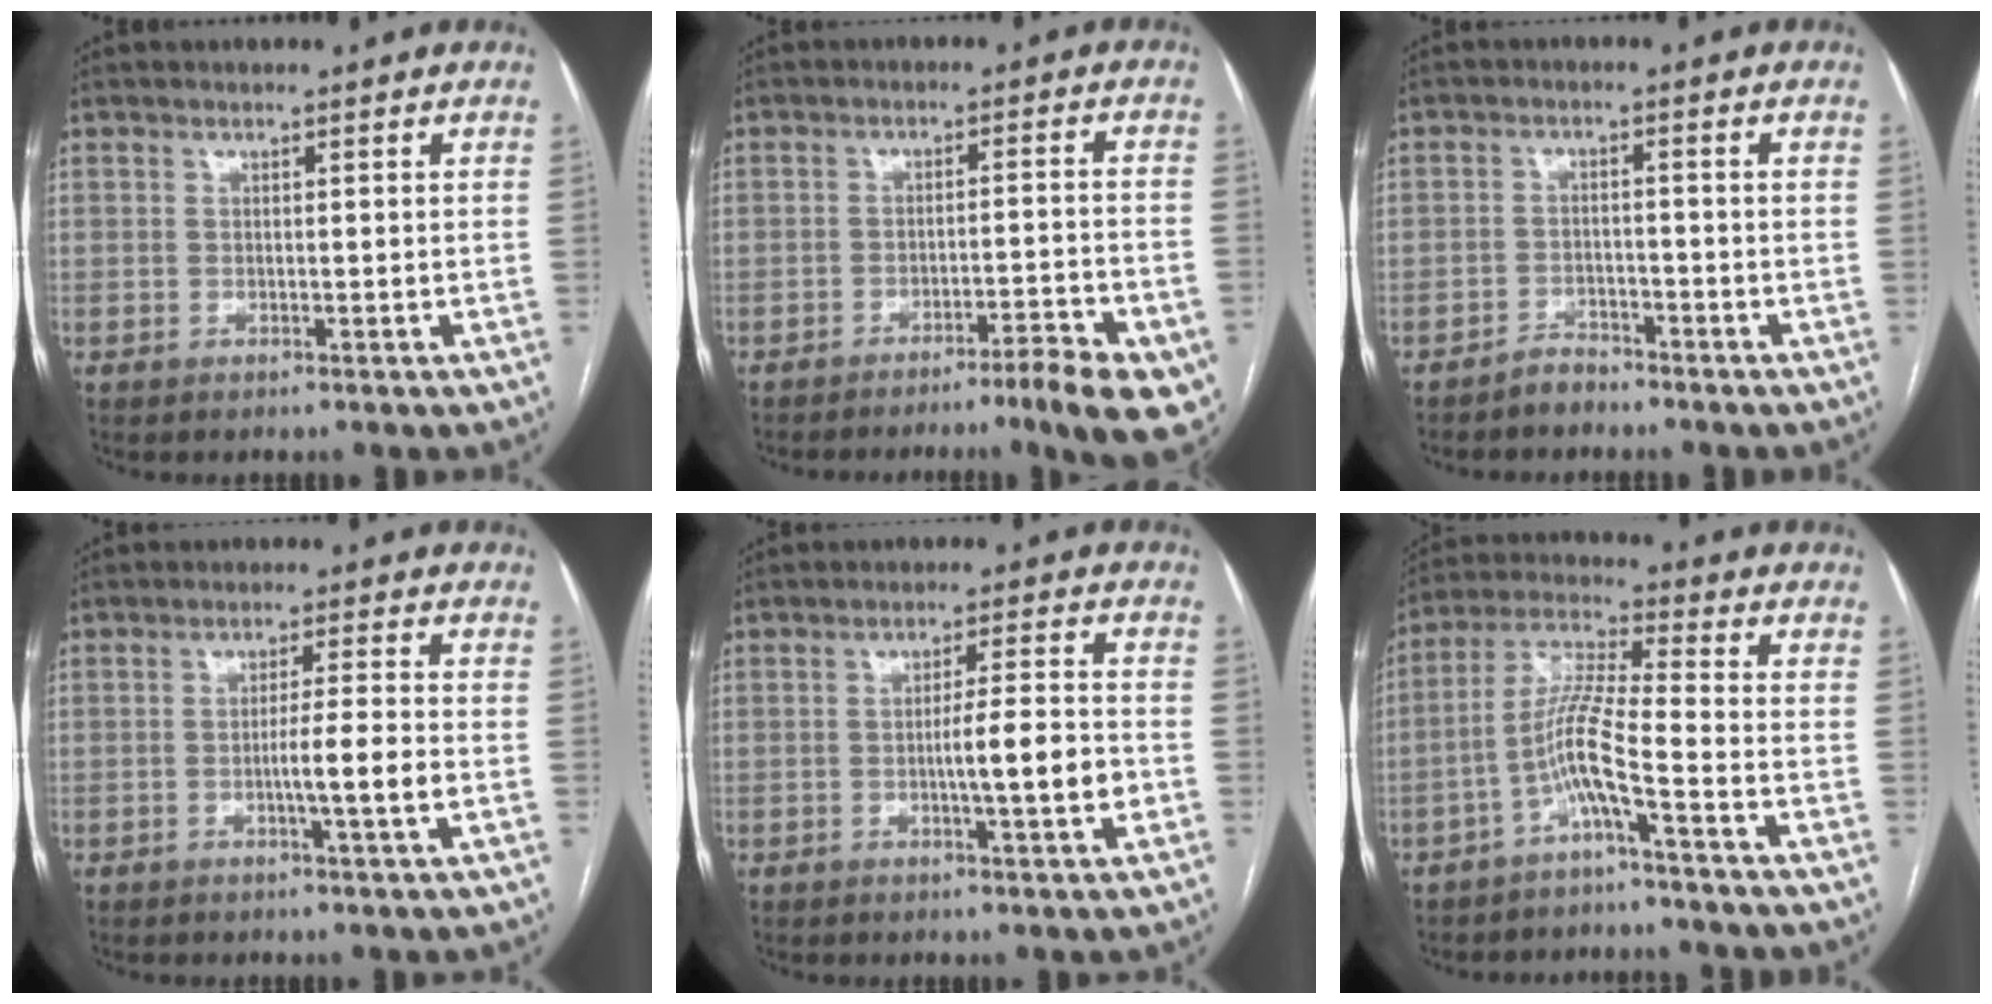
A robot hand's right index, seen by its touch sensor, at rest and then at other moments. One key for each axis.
{"total": 12.6, "fx": -9.0, "fy": 0.8, "fz": 8.8, "tx": -0.060, "ty": 0.019, "tz": -0.122}
{"total": 2.5, "fx": -2.3, "fy": 1.0, "fz": 0.1, "tx": 0.001, "ty": 0.002, "tz": -0.039}
{"total": 5.7, "fx": -1.5, "fy": -0.7, "fz": 5.5, "tx": -0.087, "ty": -0.005, "tz": -0.026}
{"total": 7.3, "fx": -1.7, "fy": 0.0, "fz": 7.1, "tx": -0.109, "ty": 0.002, "tz": -0.026}
{"total": 7.8, "fx": -3.6, "fy": -0.4, "fz": 6.9, "tx": -0.146, "ty": 0.015, "tz": -0.076}